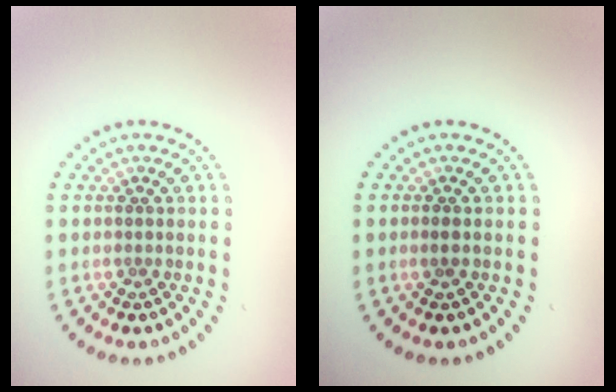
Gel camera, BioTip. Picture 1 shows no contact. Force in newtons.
{"total": 0.7, "press": 0.7, "slide": 0.2}